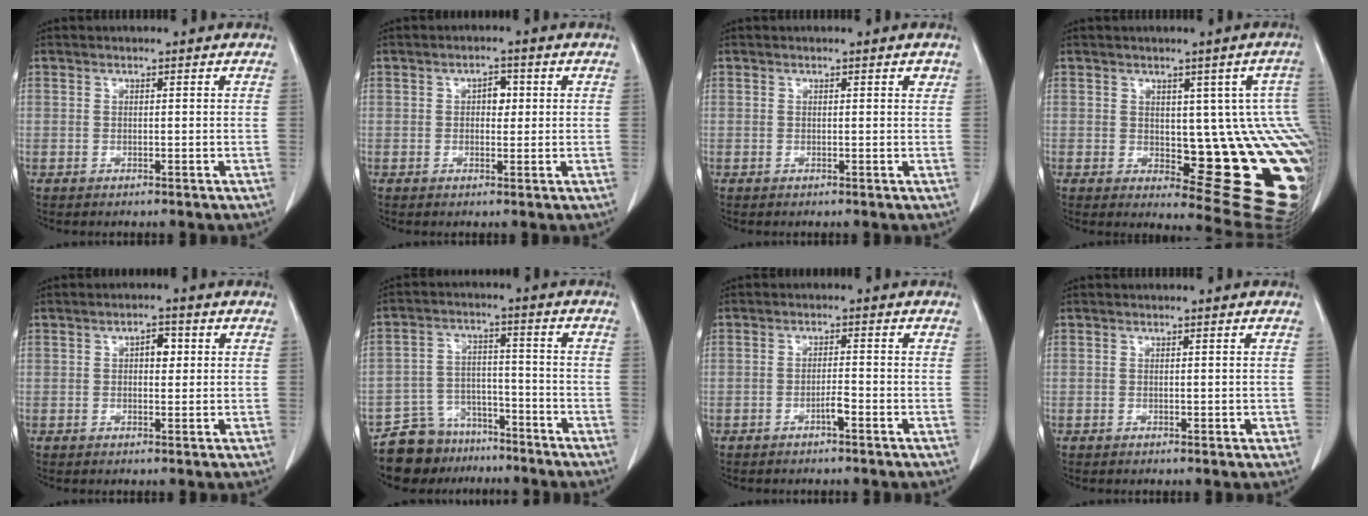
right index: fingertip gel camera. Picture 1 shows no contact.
{"total": 2.6, "force": [0.5, 1.6, 1.9], "torque": [-0.026, 0.009, 0.007]}
{"total": 0.9, "force": [0.6, 0.3, 0.6], "torque": [-0.004, -0.001, 0.006]}
{"total": 16.1, "force": [-1.4, 5.7, 15.0], "torque": [-0.110, 0.008, 0.001]}
{"total": 2.8, "force": [0.7, 1.5, 2.3], "torque": [-0.033, 0.009, 0.010]}
{"total": 8.5, "force": [-6.9, 5.0, 0.4], "torque": [-0.006, 0.029, -0.117]}
{"total": 1.9, "force": [-1.1, 0.2, 1.5], "torque": [-0.025, 0.002, -0.020]}
{"total": 1.0, "force": [0.1, 0.8, 0.7], "torque": [-0.006, 0.001, 0.003]}